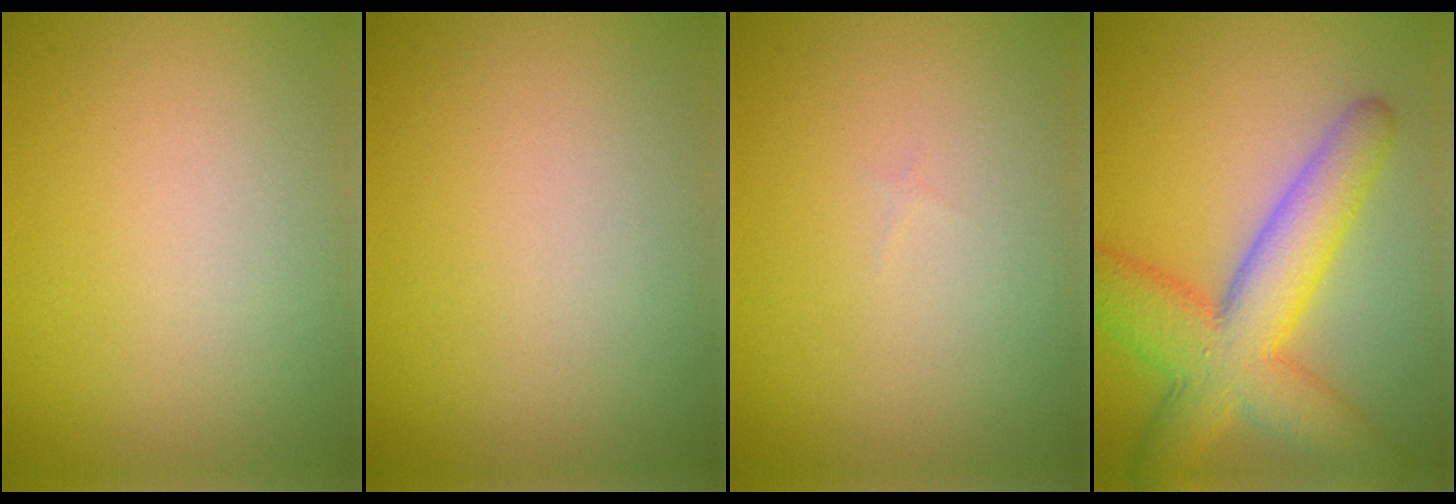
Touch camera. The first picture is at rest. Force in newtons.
{"total": 0.0}
{"total": 0.0}
{"total": 8.3, "press": 8.3, "slide": 0.3}